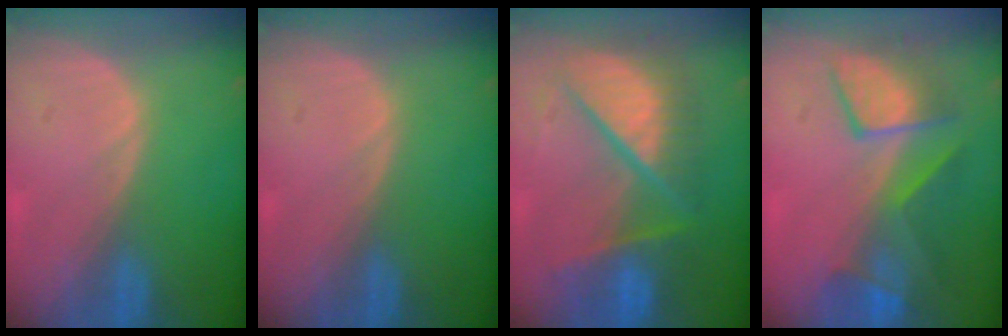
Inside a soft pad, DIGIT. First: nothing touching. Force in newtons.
{"total": 0.0}
{"total": 10.4, "press": 10.3, "slide": 1.2}
{"total": 7.9, "press": 7.8, "slide": 1.4}